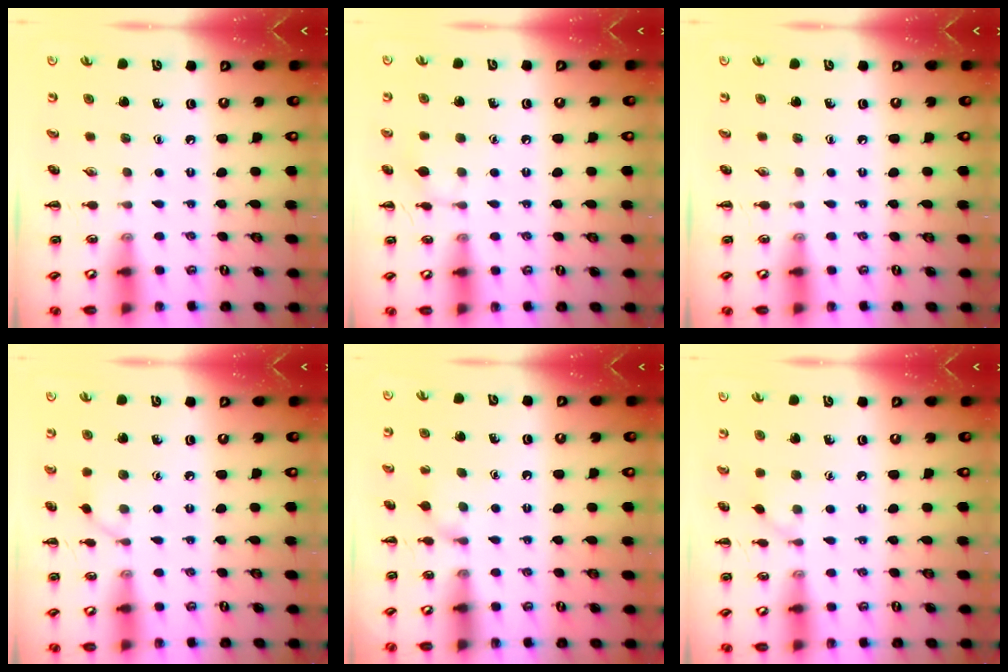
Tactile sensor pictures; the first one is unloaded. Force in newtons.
{"total": 5.9, "press": 5.7, "slide": 1.5}
{"total": 0.0}
{"total": 5.6, "press": 5.4, "slide": 1.6}
{"total": 5.5, "press": 5.2, "slide": 1.7}
{"total": 5.0, "press": 4.7, "slide": 1.6}